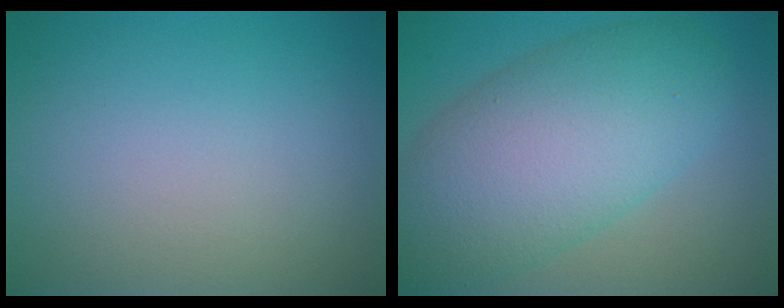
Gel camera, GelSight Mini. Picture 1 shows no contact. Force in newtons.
{"total": 9.9, "press": 9.9, "slide": 0.6}